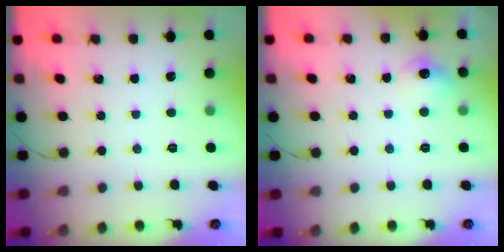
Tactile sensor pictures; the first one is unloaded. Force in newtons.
{"total": 6.8, "press": 6.8, "slide": 1.0}